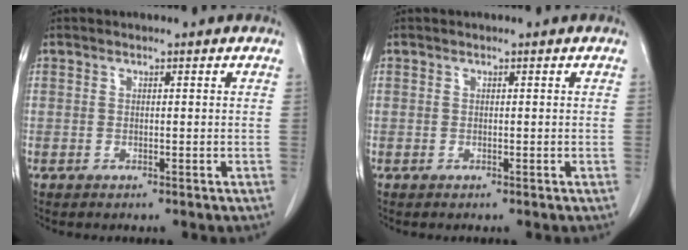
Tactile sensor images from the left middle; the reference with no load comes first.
{"total": 0.0}